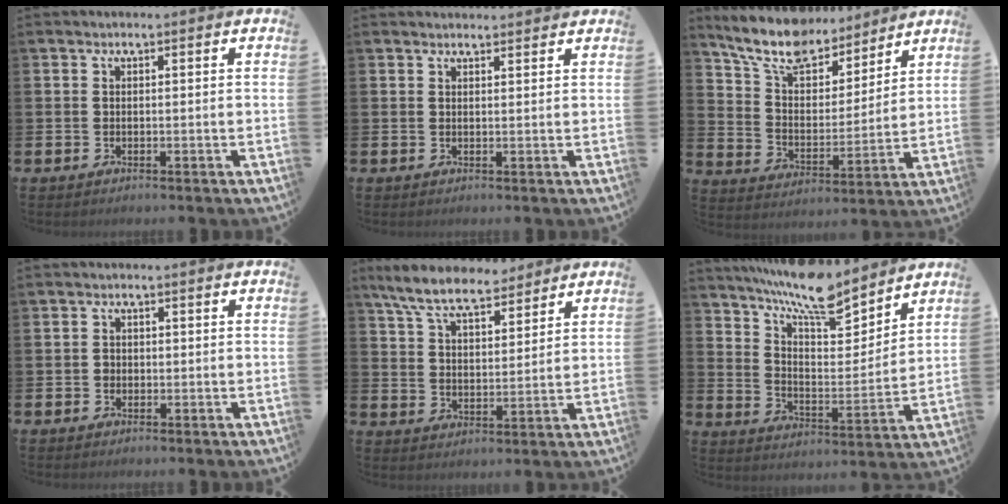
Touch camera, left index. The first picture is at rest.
{"total": 1.7, "force": [1.7, 0.2, 0.0], "torque": [0.008, -0.009, 0.029]}
{"total": 10.9, "force": [9.8, 3.7, 3.1], "torque": [-0.098, -0.061, 0.175]}
{"total": 1.1, "force": [-0.1, 1.1, 0.3], "torque": [0.002, 0.003, -0.007]}
{"total": 8.3, "force": [7.5, 2.0, 2.9], "torque": [-0.088, -0.026, 0.138]}
{"total": 10.5, "force": [9.6, 2.2, 3.8], "torque": [-0.098, -0.062, 0.172]}